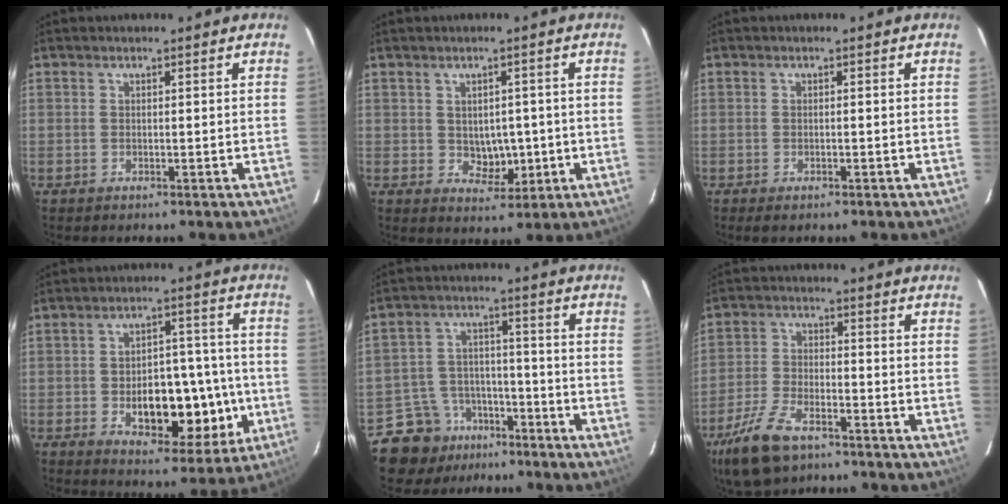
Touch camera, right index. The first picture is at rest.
{"total": 5.3, "force": [-0.3, 3.8, 3.7], "torque": [-0.053, 0.002, 0.008]}
{"total": 2.3, "force": [-1.2, 1.1, 1.7], "torque": [-0.039, -0.003, -0.015]}
{"total": 16.1, "force": [-3.5, 7.8, 13.6], "torque": [-0.191, 0.026, -0.035]}
{"total": 11.1, "force": [-7.8, 7.8, 1.6], "torque": [-0.035, 0.049, -0.122]}
{"total": 10.5, "force": [-6.9, 4.3, 6.7], "torque": [-0.150, -0.011, -0.128]}